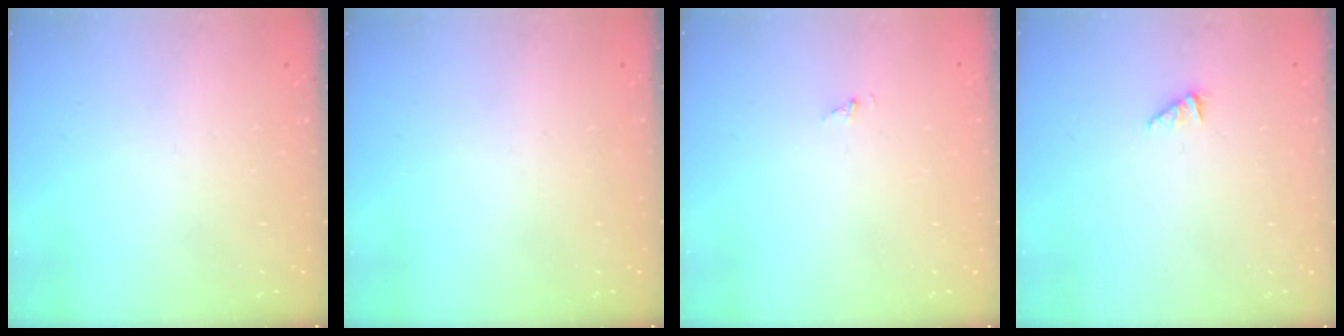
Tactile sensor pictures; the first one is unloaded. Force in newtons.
{"total": 0.0}
{"total": 0.7, "press": 0.7, "slide": 0.0}
{"total": 1.2, "press": 1.1, "slide": 0.2}